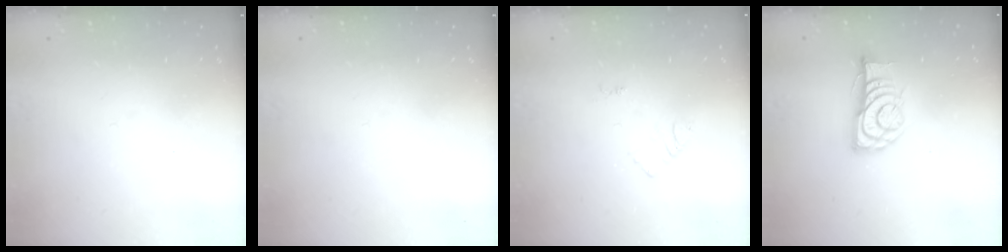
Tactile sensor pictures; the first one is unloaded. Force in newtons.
{"total": 0.0}
{"total": 4.4, "press": 4.4, "slide": 0.5}
{"total": 11.5, "press": 11.4, "slide": 0.5}